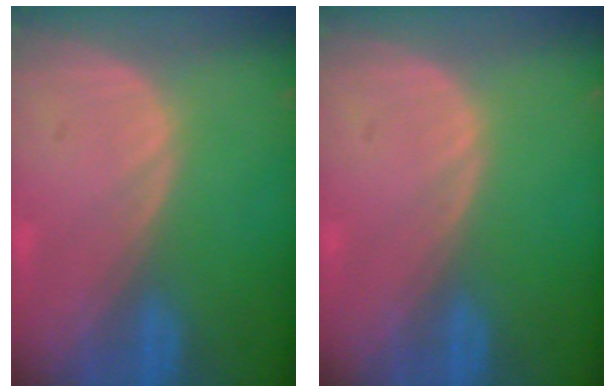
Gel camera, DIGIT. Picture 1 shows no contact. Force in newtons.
{"total": 0.0}